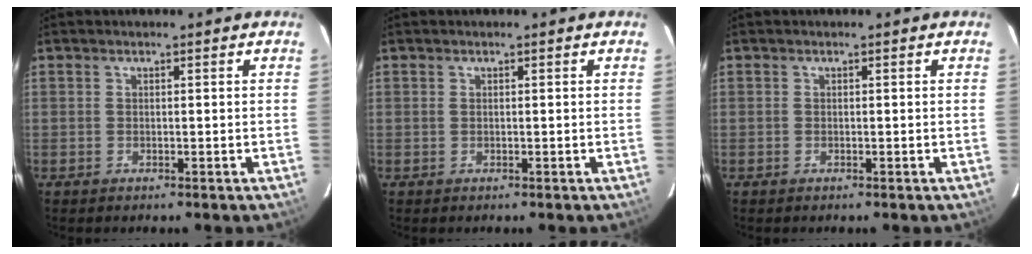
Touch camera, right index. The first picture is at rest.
{"total": 0.0}
{"total": 0.0}